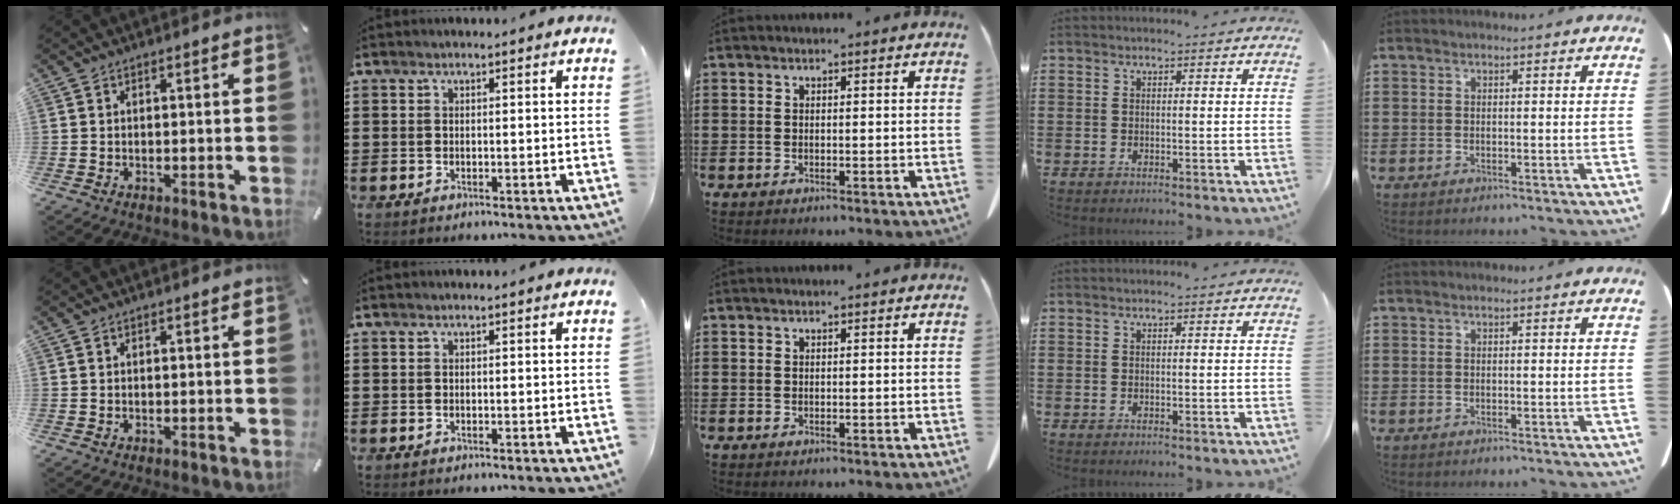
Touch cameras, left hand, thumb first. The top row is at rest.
{}